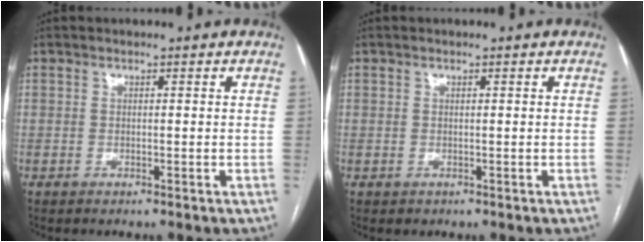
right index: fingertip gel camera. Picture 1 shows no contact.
{"total": 0.6, "force": [0.0, 0.6, 0.1], "torque": [0.003, 0.003, 0.000]}